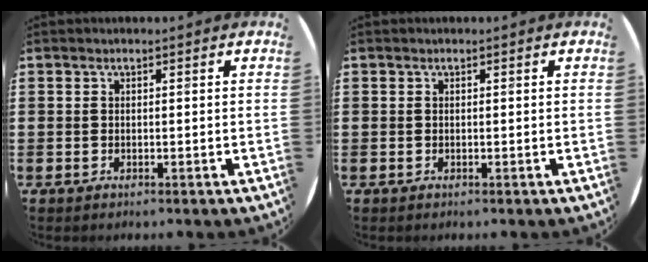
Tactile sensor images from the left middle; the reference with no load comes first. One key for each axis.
{"total": 0.0}